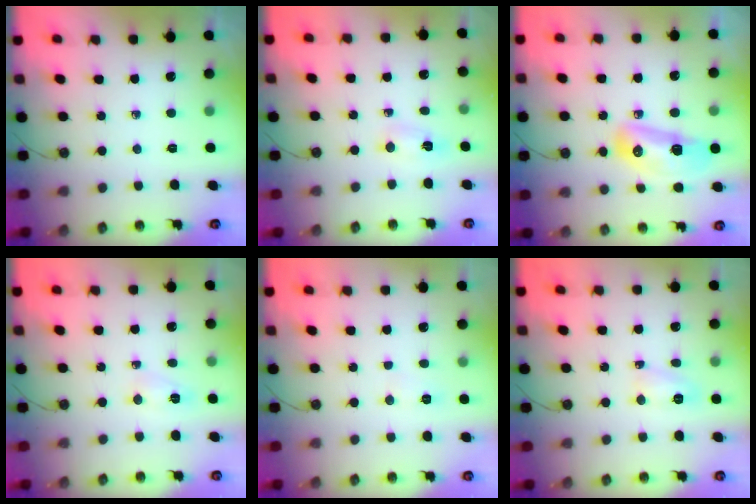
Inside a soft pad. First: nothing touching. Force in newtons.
{"total": 2.6, "press": 1.3, "slide": 2.2}
{"total": 18.3, "press": 14.2, "slide": 11.6}
{"total": 2.7, "press": 2.7, "slide": 0.4}
{"total": 5.4, "press": 5.2, "slide": 1.2}
{"total": 5.0, "press": 5.0, "slide": 0.6}